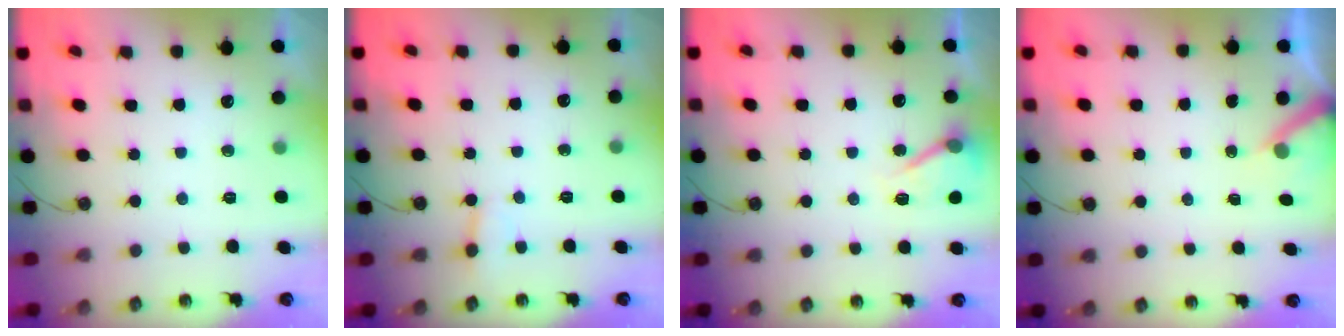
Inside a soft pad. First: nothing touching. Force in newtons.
{"total": 2.6, "press": 2.6, "slide": 0.2}
{"total": 8.9, "press": 8.8, "slide": 1.5}
{"total": 4.1, "press": 4.0, "slide": 0.2}